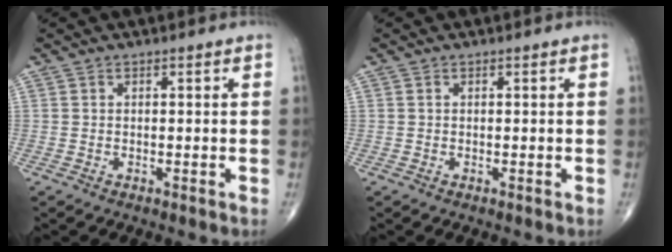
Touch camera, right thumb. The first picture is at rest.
{"total": 0.0}